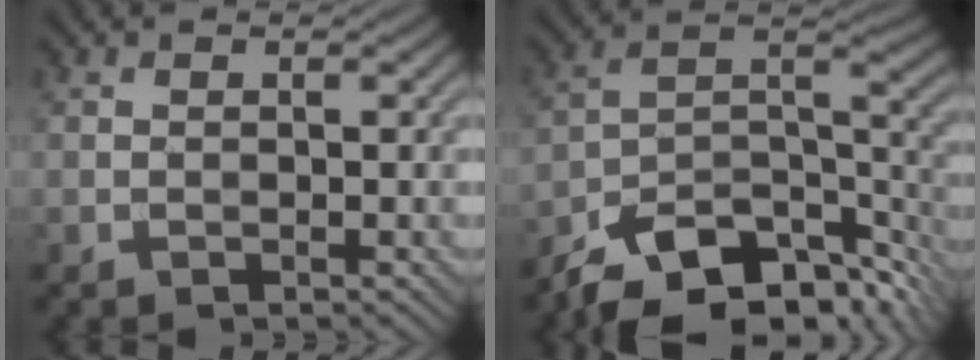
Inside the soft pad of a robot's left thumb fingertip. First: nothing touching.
{"total": 14.3, "force": [-10.8, 5.5, 7.6], "torque": [-0.141, -0.010, -0.174]}